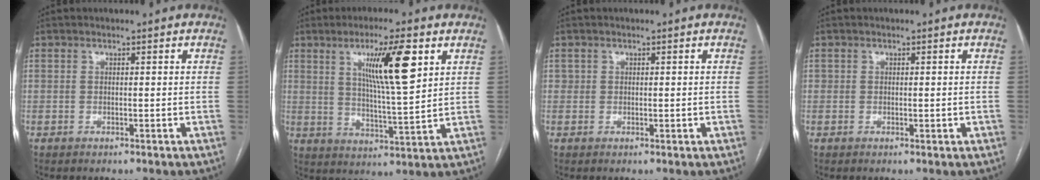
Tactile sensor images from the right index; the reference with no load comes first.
{"total": 11.2, "force": [4.7, 0.8, 10.1], "torque": [-0.172, -0.002, 0.079]}
{"total": 1.0, "force": [0.0, 0.9, 0.5], "torque": [-0.009, 0.007, 0.005]}
{"total": 1.1, "force": [-0.2, 0.7, 0.8], "torque": [-0.014, 0.005, 0.003]}